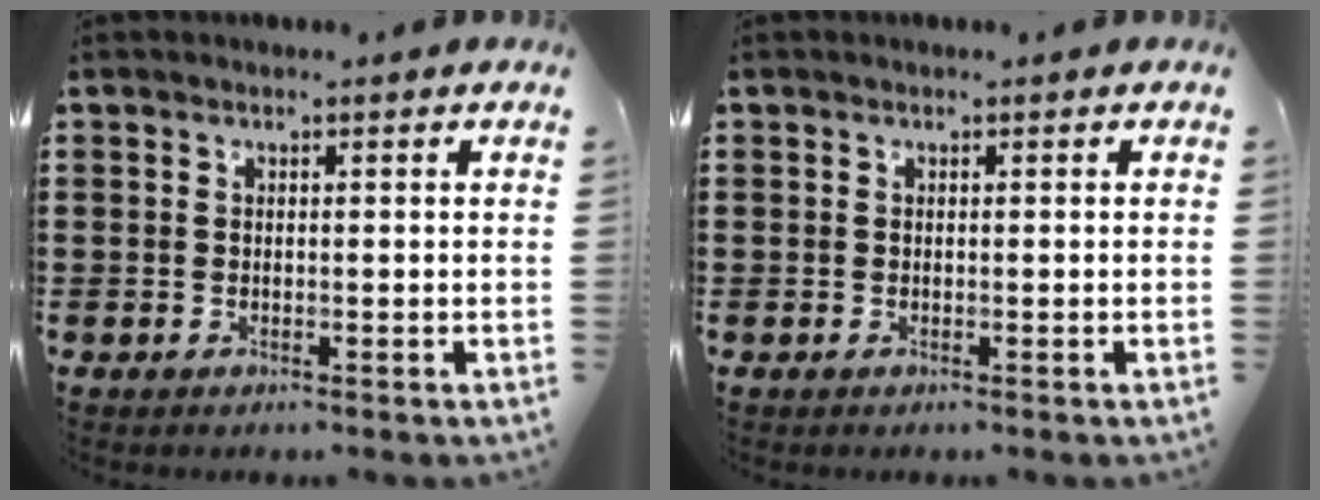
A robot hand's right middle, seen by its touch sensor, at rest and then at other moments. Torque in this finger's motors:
{"motor_torque": [0.00, 0.00, 0.00, -0.01]}